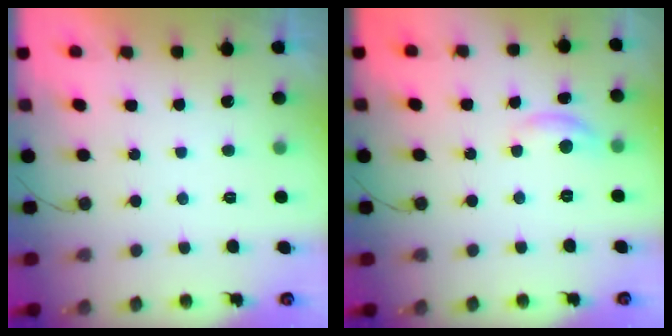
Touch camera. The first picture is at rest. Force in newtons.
{"total": 6.7, "press": 6.7, "slide": 0.4}